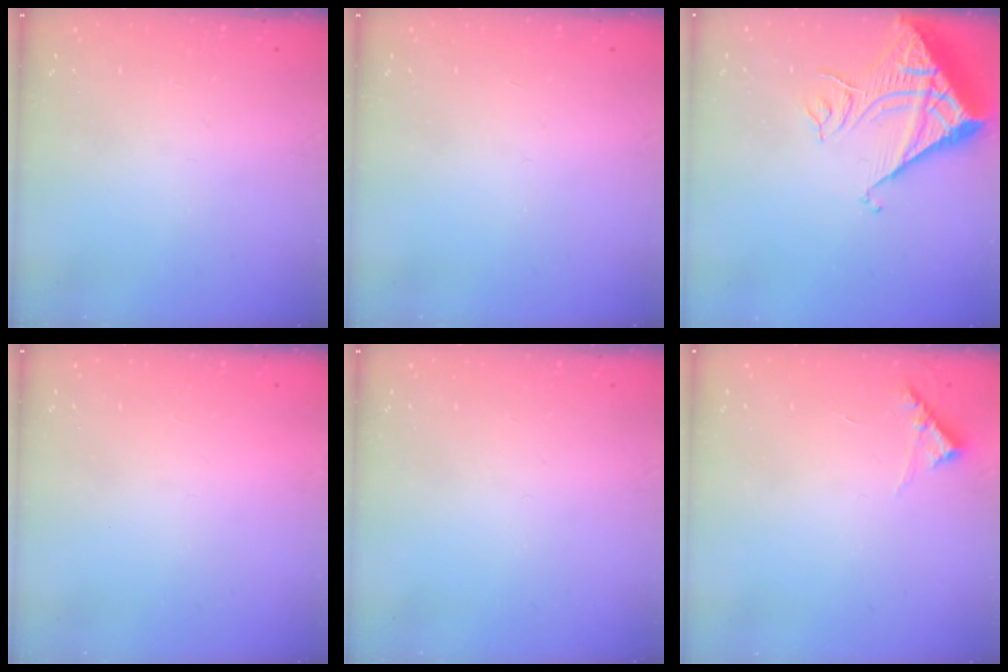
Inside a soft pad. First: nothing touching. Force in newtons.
{"total": 0.0}
{"total": 11.6, "press": 11.5, "slide": 1.4}
{"total": 1.6, "press": 1.5, "slide": 0.1}
{"total": 0.0}
{"total": 5.4, "press": 5.4, "slide": 0.4}